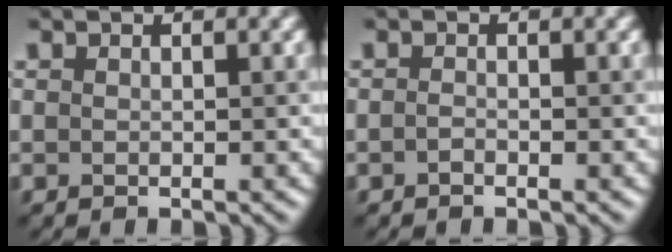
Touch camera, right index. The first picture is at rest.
{"total": 0.0}